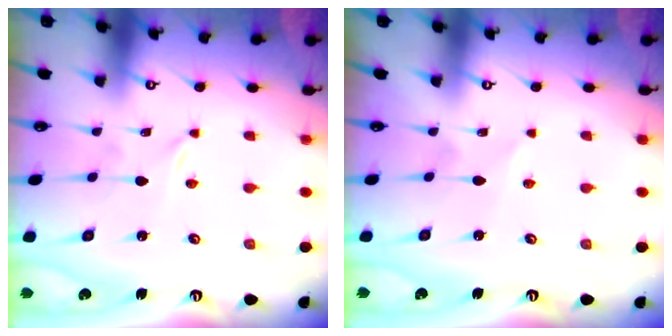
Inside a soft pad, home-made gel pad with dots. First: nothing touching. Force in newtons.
{"total": 2.1, "press": 2.1, "slide": 0.2}